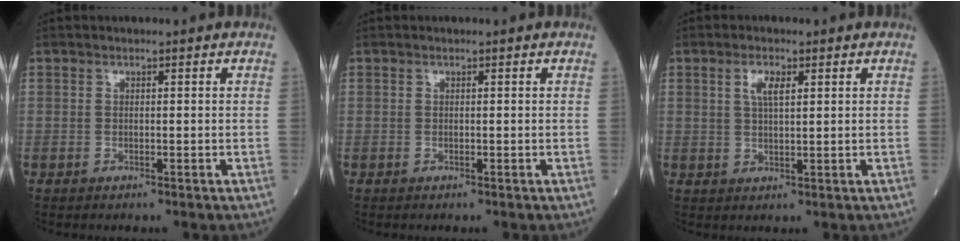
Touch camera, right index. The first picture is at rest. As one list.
[{"total": 0.0}, {"total": 3.2, "force": [1.3, 0.9, 2.8], "torque": [-0.057, 0.003, 0.026]}]